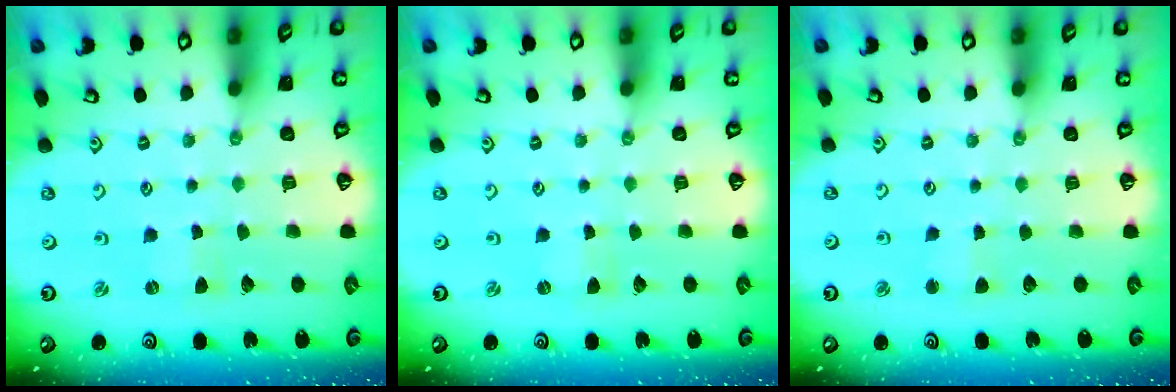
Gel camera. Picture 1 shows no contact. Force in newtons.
{"total": 0.0}
{"total": 2.2, "press": 2.2, "slide": 0.2}